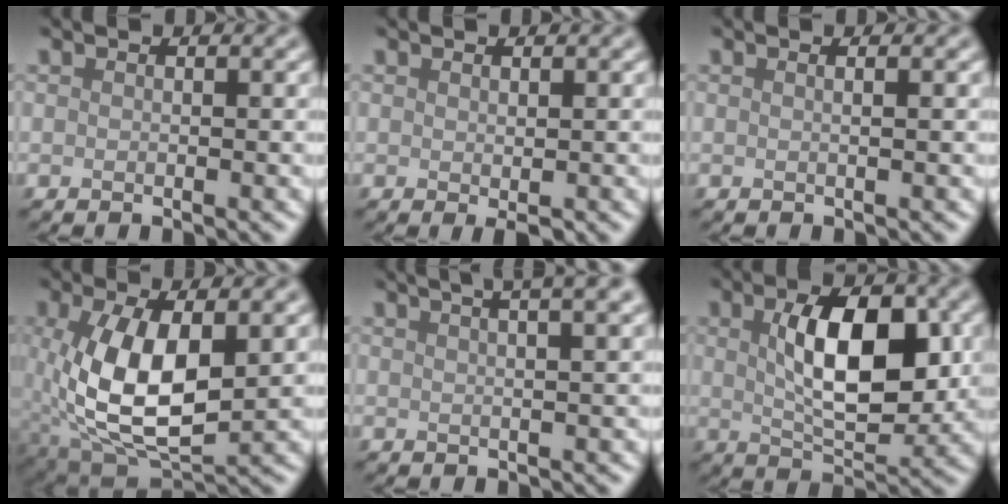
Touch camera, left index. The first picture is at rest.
{"total": 1.0, "force": [0.0, 0.2, 1.0], "torque": [-0.015, -0.003, 0.000]}
{"total": 1.4, "force": [0.3, 0.6, 1.2], "torque": [-0.008, 0.003, -0.010]}
{"total": 8.6, "force": [0.5, 4.2, 7.5], "torque": [-0.159, -0.012, 0.018]}
{"total": 8.6, "force": [5.3, 3.4, 5.9], "torque": [-0.027, 0.061, 0.031]}
{"total": 8.0, "force": [1.2, 3.6, 7.0], "torque": [-0.113, 0.001, 0.024]}